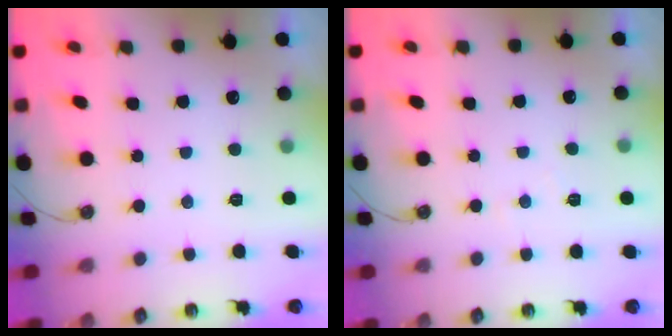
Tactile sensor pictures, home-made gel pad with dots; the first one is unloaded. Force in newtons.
{"total": 4.4, "press": 4.4, "slide": 0.7}